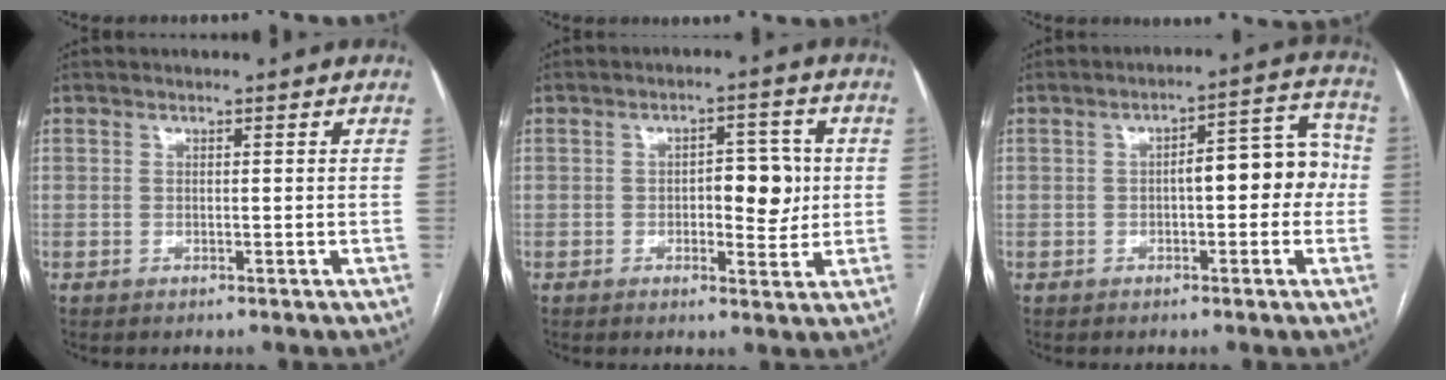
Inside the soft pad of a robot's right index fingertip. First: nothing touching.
{"total": 6.3, "force": [0.1, 2.9, 5.7], "torque": [-0.068, 0.010, 0.003]}
{"total": 8.8, "force": [-0.5, 3.1, 8.2], "torque": [-0.100, 0.046, -0.005]}